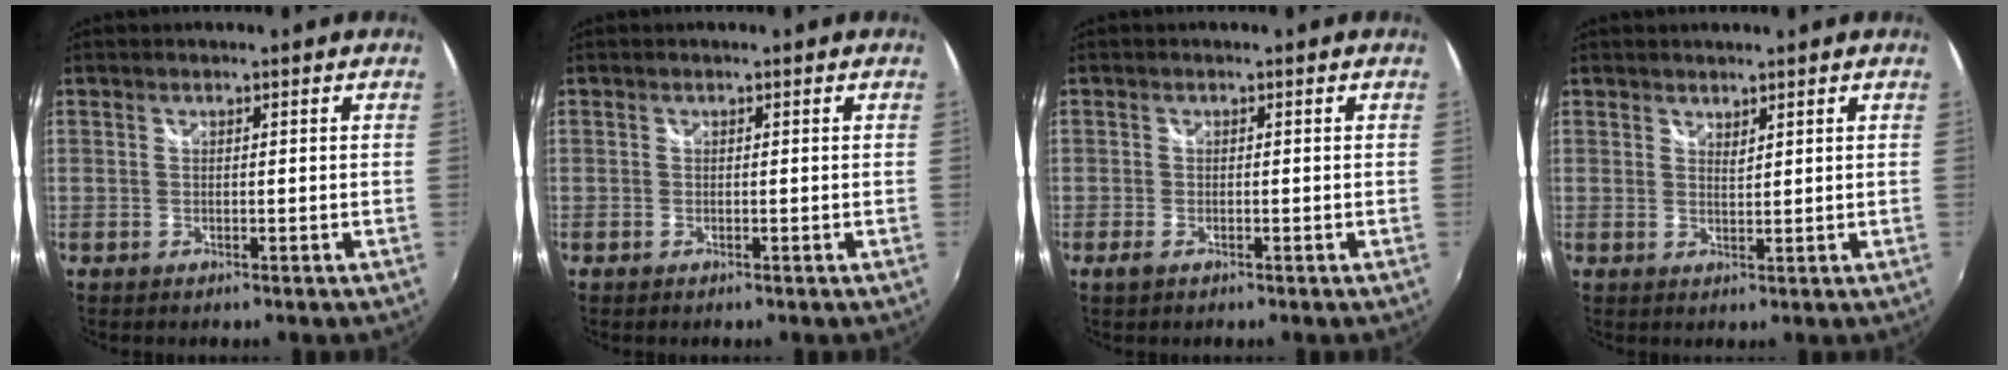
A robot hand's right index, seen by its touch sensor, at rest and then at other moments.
{"total": 0.0}
{"total": 1.7, "force": [-1.2, 0.7, 1.0], "torque": [-0.021, -0.005, -0.023]}
{"total": 1.3, "force": [1.2, 0.3, 0.4], "torque": [-0.004, -0.001, 0.021]}